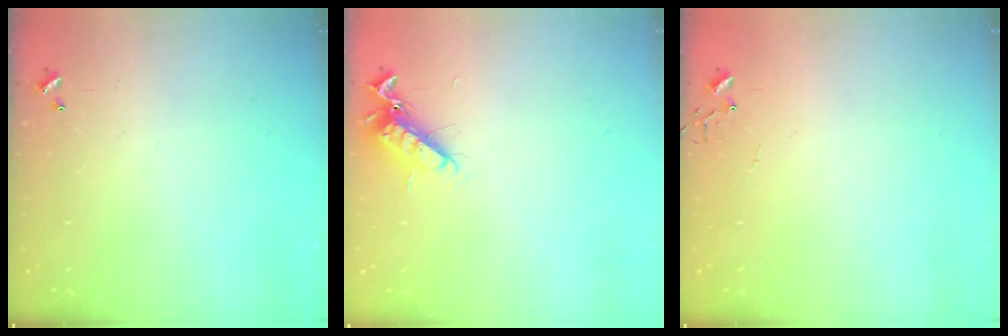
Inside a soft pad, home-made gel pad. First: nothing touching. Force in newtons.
{"total": 11.1, "press": 11.1, "slide": 1.3}
{"total": 5.0, "press": 5.0, "slide": 0.4}